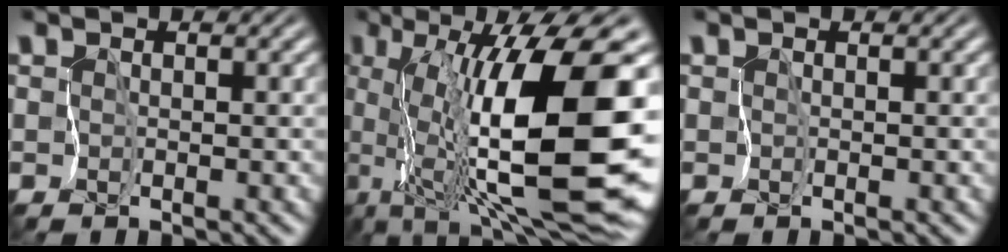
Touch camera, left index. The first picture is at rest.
{"total": 15.0, "force": [0.0, 4.0, 14.5], "torque": [-0.210, -0.002, 0.000]}
{"total": 0.0}